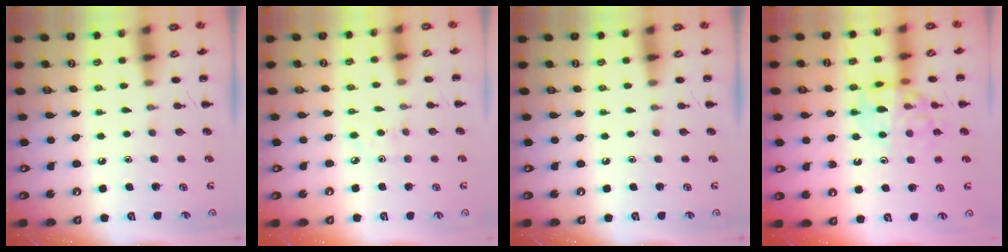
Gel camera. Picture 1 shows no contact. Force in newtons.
{"total": 2.8, "press": 2.7, "slide": 1.0}
{"total": 0.0}
{"total": 12.3, "press": 12.2, "slide": 1.5}